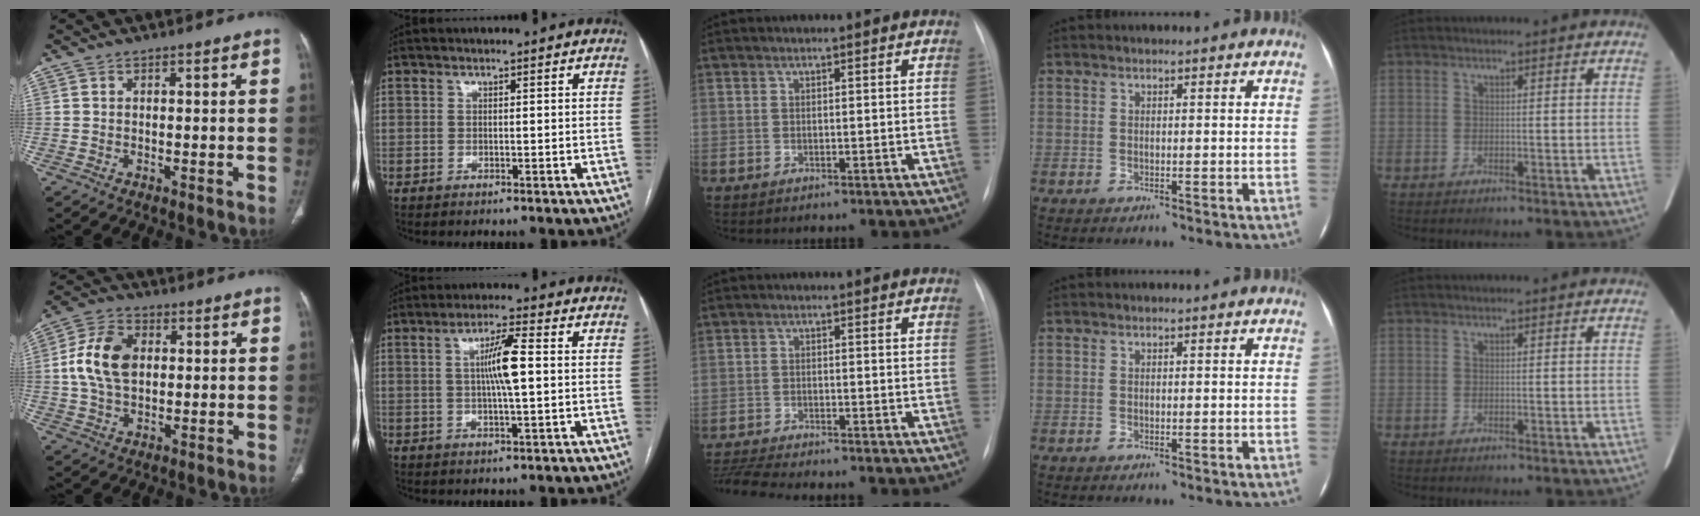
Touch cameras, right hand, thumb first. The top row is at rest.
{"thumb": {"total": 11.0, "force": [1.2, 7.2, 8.2], "torque": [-0.153, 0.011, 0.021]}, "index": {"total": 6.5, "force": [0.6, 0.3, 6.5], "torque": [-0.117, 0.002, 0.008]}, "middle": {"total": 8.5, "force": [-7.8, 0.2, 3.3], "torque": [-0.061, -0.015, -0.126]}}